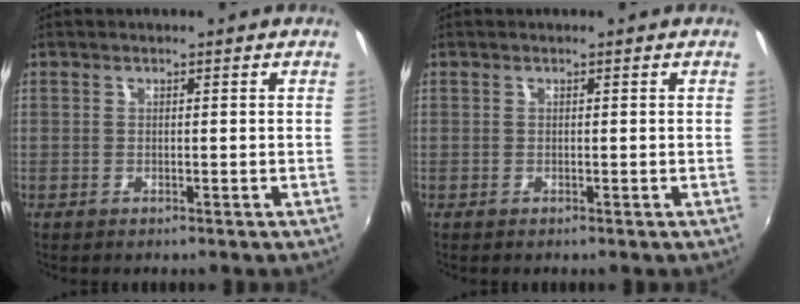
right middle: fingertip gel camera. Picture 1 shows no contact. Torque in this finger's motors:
{"motor_torque": [0.00, -0.01, 0.03, 0.00]}